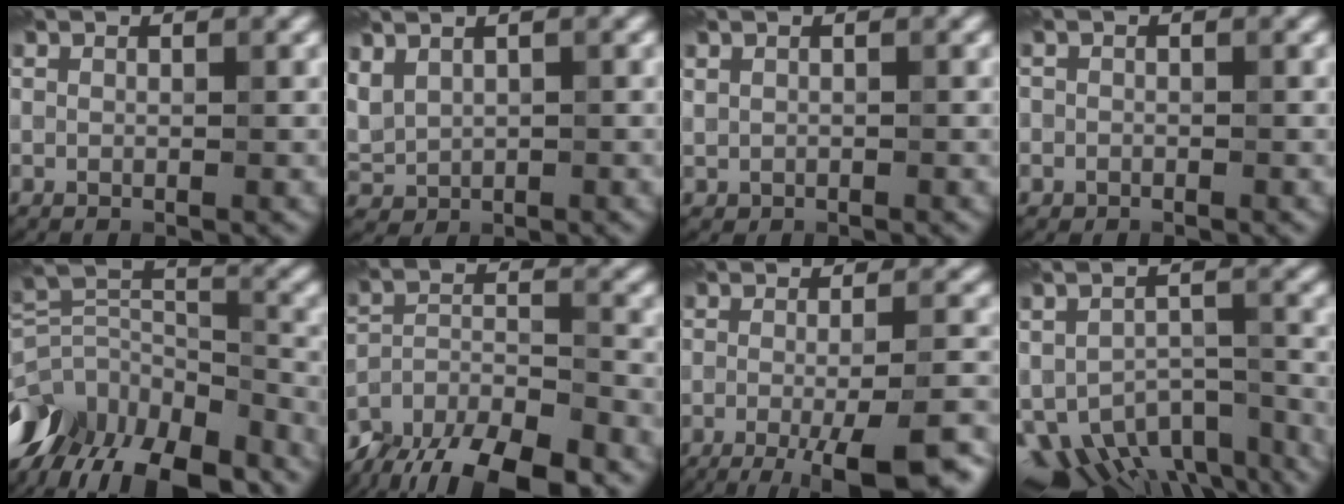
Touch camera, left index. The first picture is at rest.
{"total": 2.3, "force": [1.2, 1.5, 1.2], "torque": [-0.027, 0.003, 0.031]}
{"total": 0.5, "force": [0.2, 0.5, 0.0], "torque": [0.003, -0.003, 0.006]}
{"total": 0.8, "force": [-0.3, 0.8, -0.1], "torque": [0.011, -0.004, -0.007]}
{"total": 14.0, "force": [-10.1, 7.0, 6.7], "torque": [-0.161, 0.017, -0.158]}
{"total": 10.8, "force": [-9.0, 3.8, 4.8], "torque": [-0.074, -0.008, -0.148]}
{"total": 11.0, "force": [-5.5, 2.9, 9.1], "torque": [-0.108, -0.009, -0.072]}
{"total": 9.2, "force": [-6.1, 4.8, 4.9], "torque": [-0.084, -0.022, -0.081]}